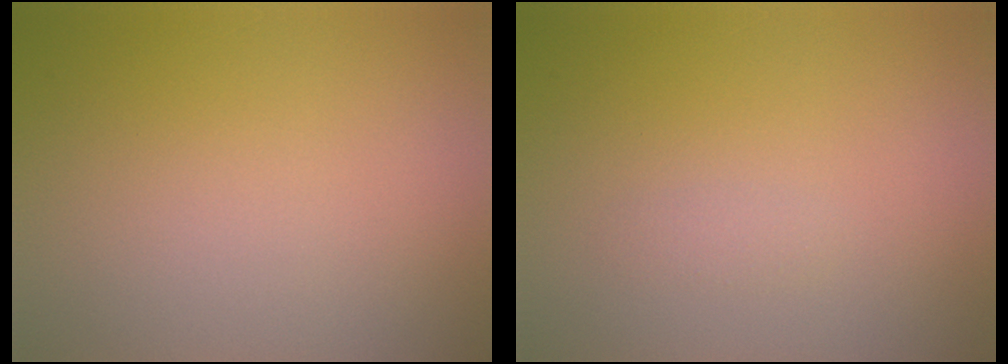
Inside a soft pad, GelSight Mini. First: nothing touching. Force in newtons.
{"total": 0.6, "press": 0.6, "slide": 0.1}